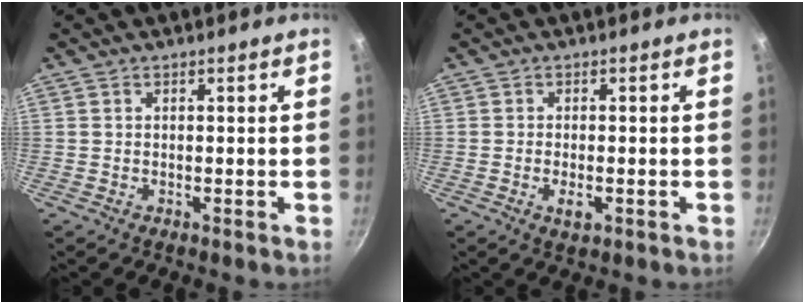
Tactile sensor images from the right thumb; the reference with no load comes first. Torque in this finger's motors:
{"motor_torque": [-0.31, 0.11, 0.47, -0.08, -0.03]}